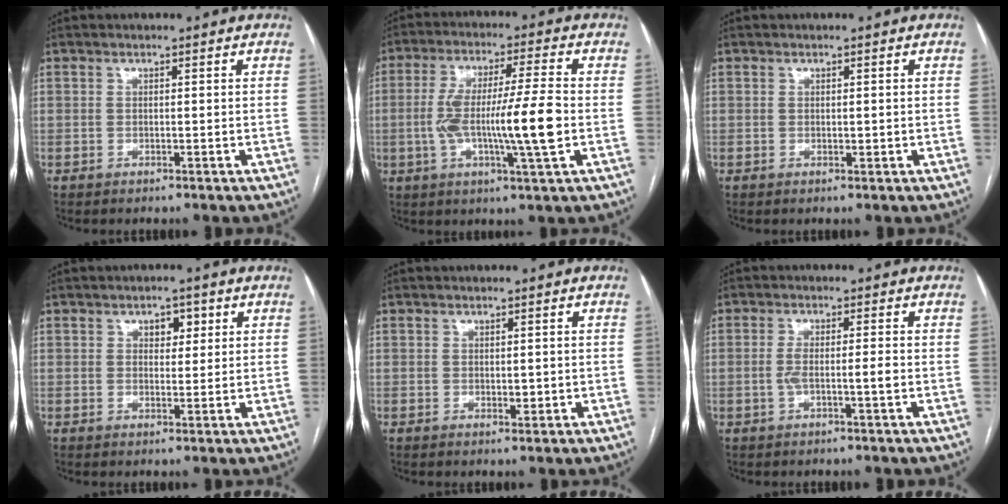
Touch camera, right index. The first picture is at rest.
{"total": 13.2, "force": [-1.9, 0.4, 13.1], "torque": [-0.243, 0.001, -0.036]}
{"total": 0.8, "force": [0.1, 0.4, 0.7], "torque": [-0.011, -0.003, 0.004]}
{"total": 3.1, "force": [1.4, 1.9, 2.0], "torque": [-0.026, 0.006, 0.019]}
{"total": 1.6, "force": [0.0, 0.8, 1.4], "torque": [-0.019, -0.004, 0.003]}
{"total": 3.5, "force": [-0.8, 0.3, 3.4], "torque": [-0.070, 0.005, -0.012]}